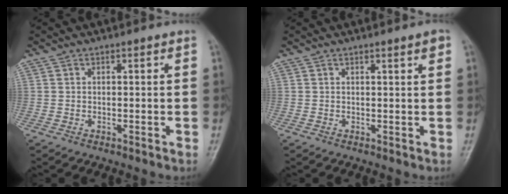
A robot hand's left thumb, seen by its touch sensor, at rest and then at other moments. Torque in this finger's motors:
{"motor_torque": [-0.03, 0.00, 0.07, 0.06, 0.05]}